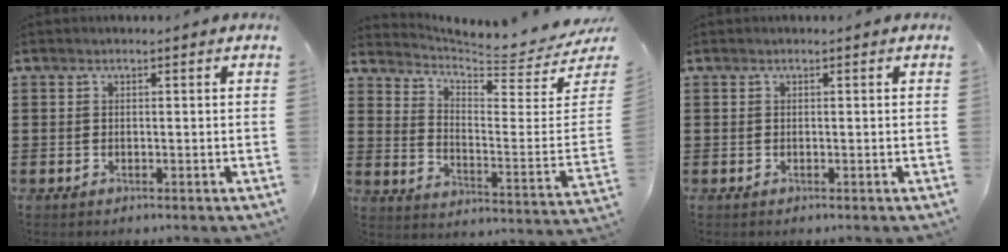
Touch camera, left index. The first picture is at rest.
{"total": 4.8, "force": [4.5, -0.4, 1.6], "torque": [-0.051, -0.057, 0.069]}
{"total": 0.0}